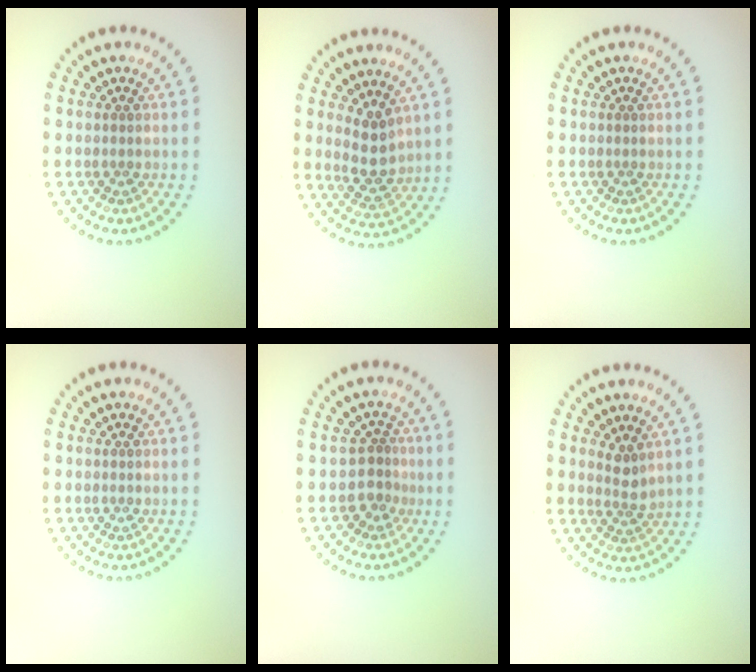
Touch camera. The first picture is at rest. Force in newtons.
{"total": 2.9, "press": 2.6, "slide": 1.2}
{"total": 0.0}
{"total": 0.0}
{"total": 1.9, "press": 1.2, "slide": 1.4}
{"total": 1.9, "press": 1.4, "slide": 1.3}